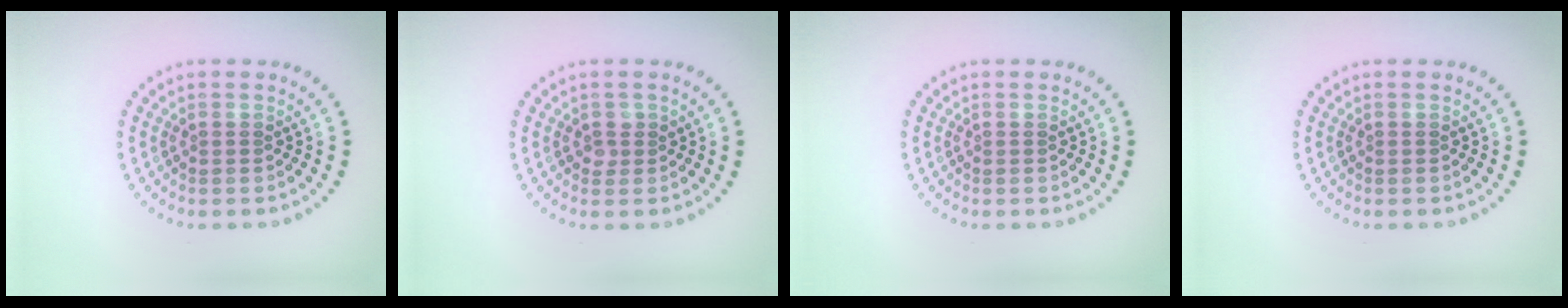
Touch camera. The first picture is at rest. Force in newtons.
{"total": 1.1, "press": 1.1, "slide": 0.2}
{"total": 0.0}
{"total": 0.0}